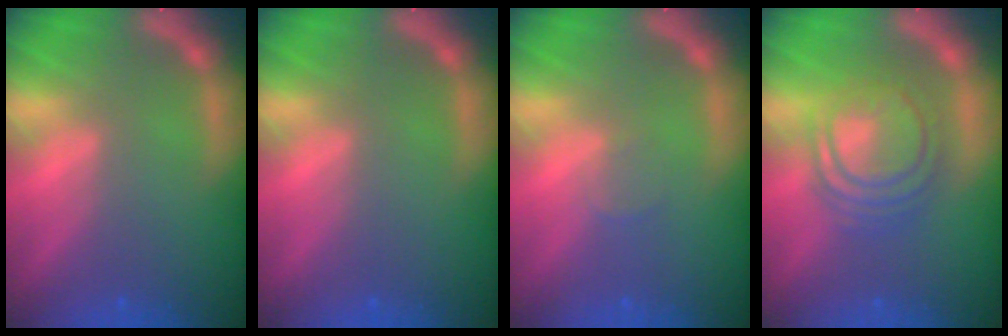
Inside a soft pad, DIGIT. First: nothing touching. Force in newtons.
{"total": 0.0}
{"total": 1.0}
{"total": 7.1}